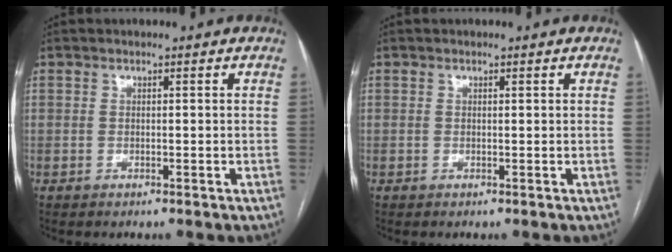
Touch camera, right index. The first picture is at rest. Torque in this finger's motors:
{"motor_torque": [-0.02, -0.06, 0.04, 0.01]}